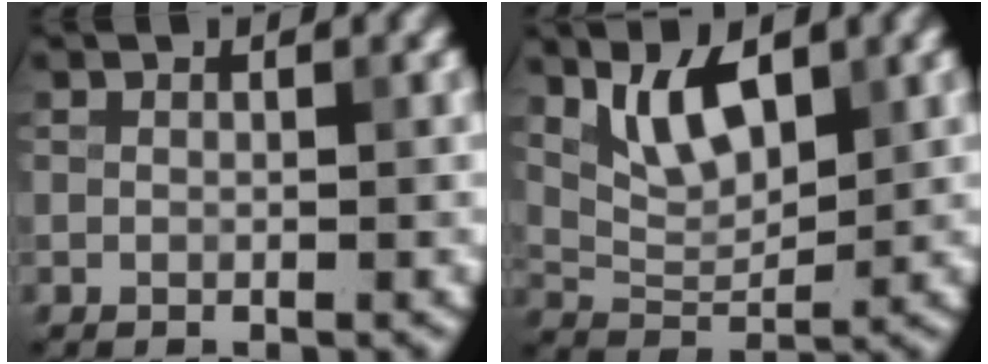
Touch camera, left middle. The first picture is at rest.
{"total": 4.8, "force": [2.7, 2.0, 3.4], "torque": [-0.070, -0.008, 0.054]}